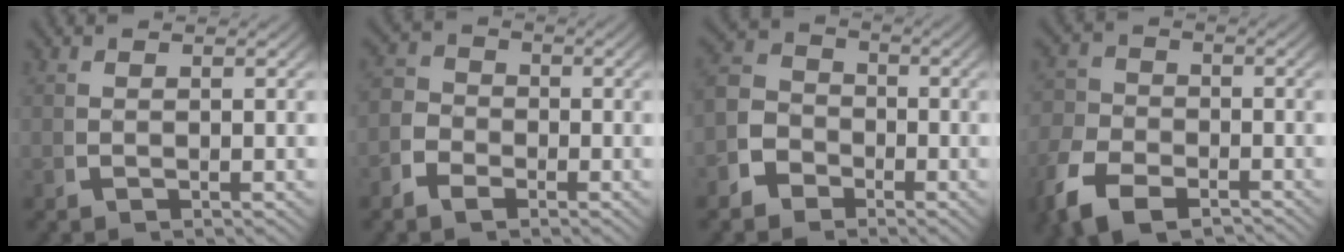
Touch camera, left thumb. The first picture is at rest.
{"total": 3.2, "force": [-0.8, 2.7, 1.5], "torque": [-0.016, -0.002, -0.022]}
{"total": 5.6, "force": [-1.4, 4.9, 2.4], "torque": [-0.034, -0.010, -0.028]}
{"total": 5.5, "force": [-3.4, 3.4, 2.7], "torque": [-0.052, -0.017, -0.057]}